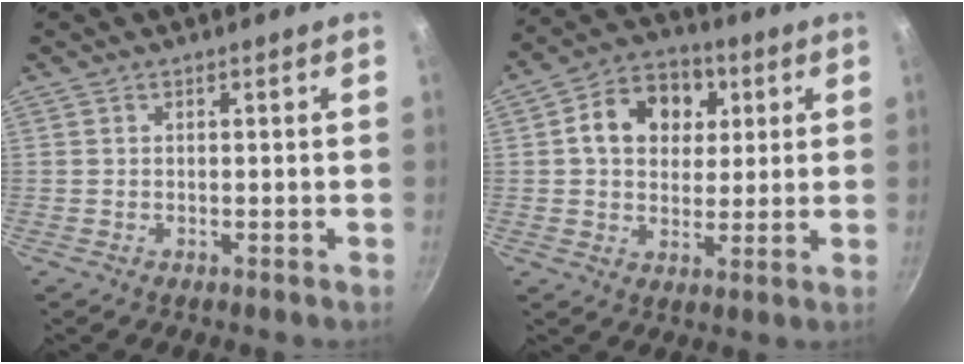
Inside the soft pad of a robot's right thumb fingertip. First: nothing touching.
{"total": 12.6, "force": [2.9, 9.5, 7.7], "torque": [-0.086, 0.006, 0.040]}